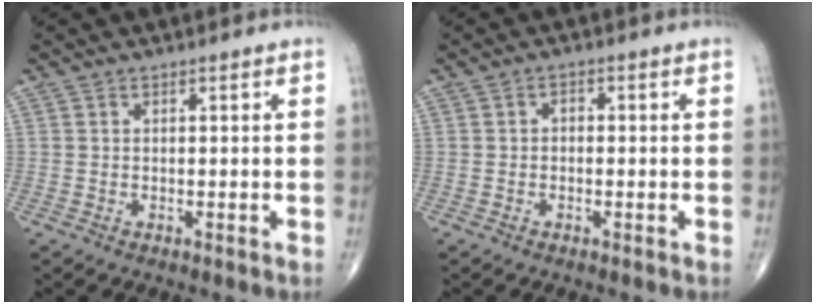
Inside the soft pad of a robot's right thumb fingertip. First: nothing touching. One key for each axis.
{"total": 1.4, "fx": -0.1, "fy": 1.0, "fz": 0.9, "tx": -0.009, "ty": 0.007, "tz": -0.006}